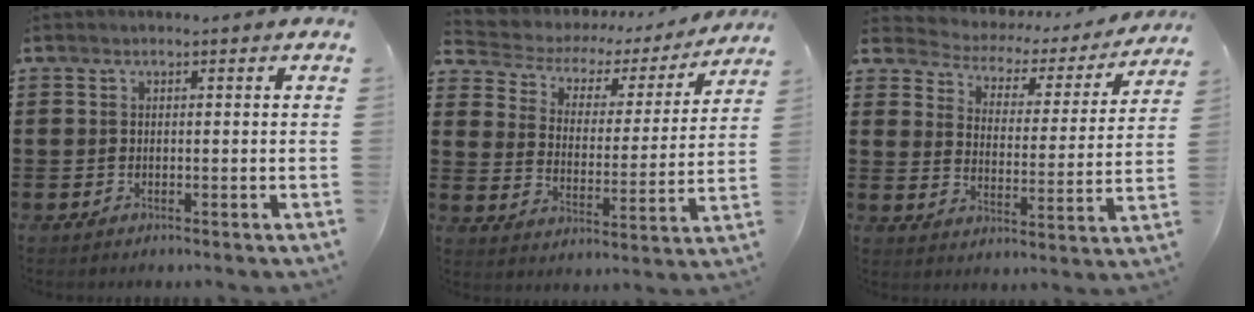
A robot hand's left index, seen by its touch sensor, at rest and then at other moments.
{"total": 3.5, "force": [2.3, 2.3, 1.3], "torque": [-0.046, -0.018, 0.028]}
{"total": 2.3, "force": [2.0, 1.2, 0.3], "torque": [-0.027, -0.022, 0.021]}